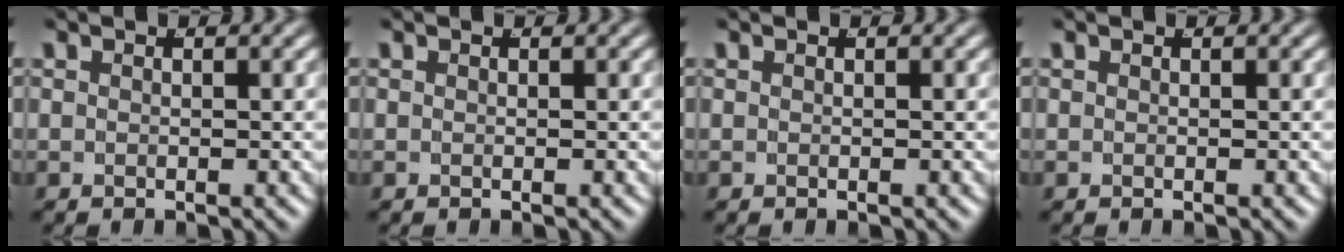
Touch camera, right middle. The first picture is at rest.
{"total": 0.0}
{"total": 0.0}
{"total": 0.0}